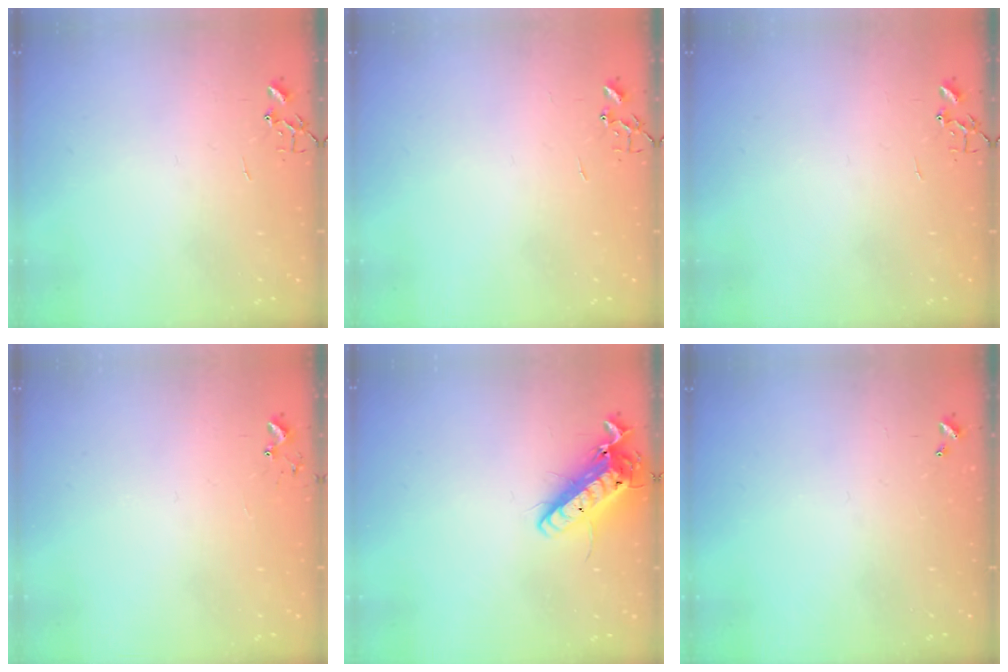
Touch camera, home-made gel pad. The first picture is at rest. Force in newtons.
{"total": 0.0}
{"total": 0.0}
{"total": 5.5, "press": 5.4, "slide": 0.4}
{"total": 15.6, "press": 15.4, "slide": 2.8}
{"total": 0.0}